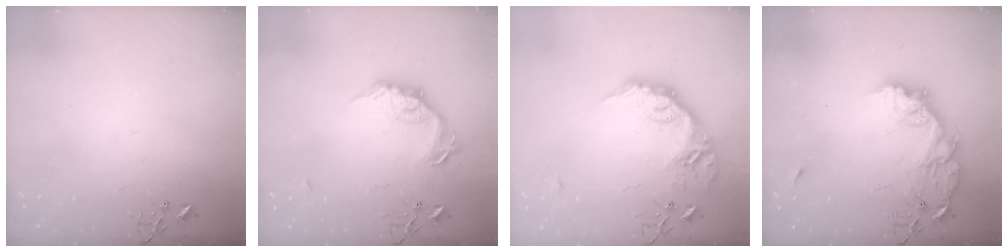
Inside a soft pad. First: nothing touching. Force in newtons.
{"total": 15.0, "press": 15.0, "slide": 0.7}
{"total": 20.9, "press": 20.9, "slide": 1.2}
{"total": 15.3, "press": 15.2, "slide": 1.1}